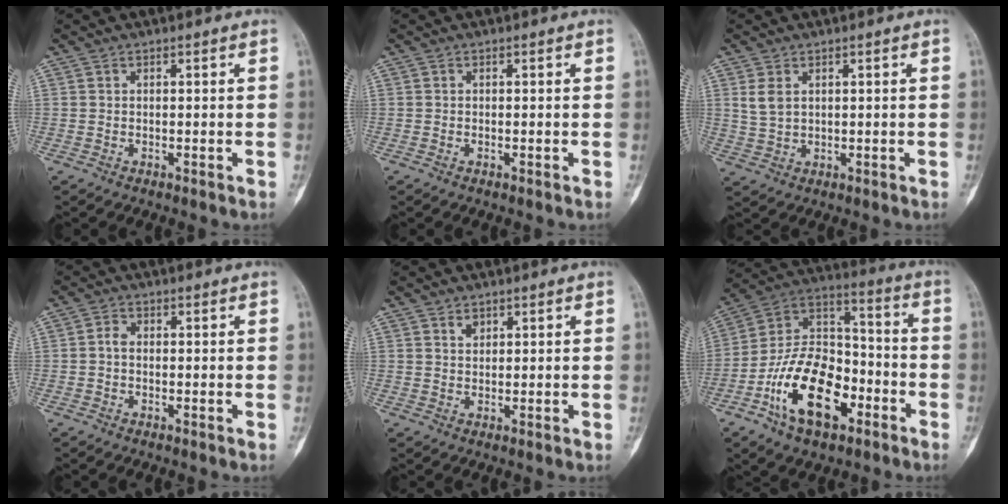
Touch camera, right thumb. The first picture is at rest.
{"total": 0.0}
{"total": 3.7, "force": [1.4, 2.4, 2.5], "torque": [-0.049, -0.002, 0.038]}
{"total": 1.7, "force": [-0.3, 1.2, 1.2], "torque": [-0.016, 0.003, -0.010]}
{"total": 1.7, "force": [1.0, 1.1, 0.7], "torque": [-0.002, -0.006, 0.017]}
{"total": 19.7, "force": [-8.3, 11.3, 13.9], "torque": [-0.212, 0.067, -0.146]}